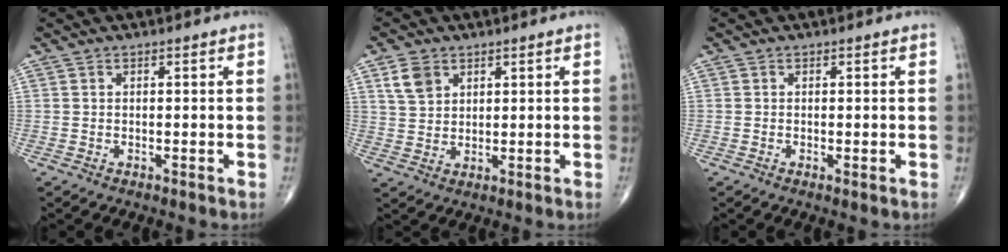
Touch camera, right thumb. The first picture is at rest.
{"total": 5.0, "force": [2.6, 3.5, 2.5], "torque": [-0.035, -0.009, 0.053]}
{"total": 0.6, "force": [-0.1, 0.2, 0.6], "torque": [-0.014, -0.004, -0.003]}